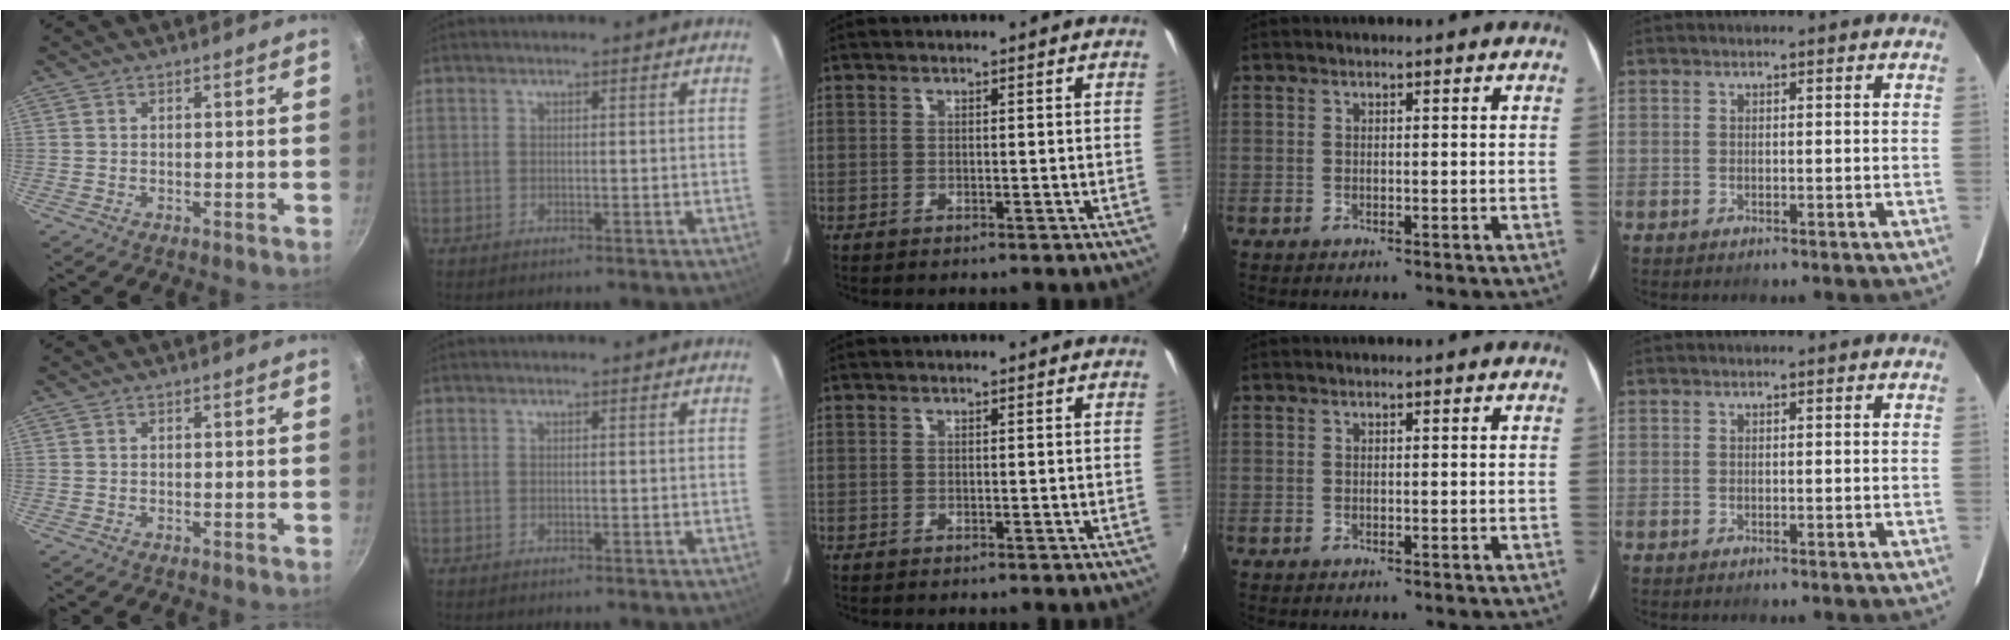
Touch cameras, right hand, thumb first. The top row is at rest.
{}